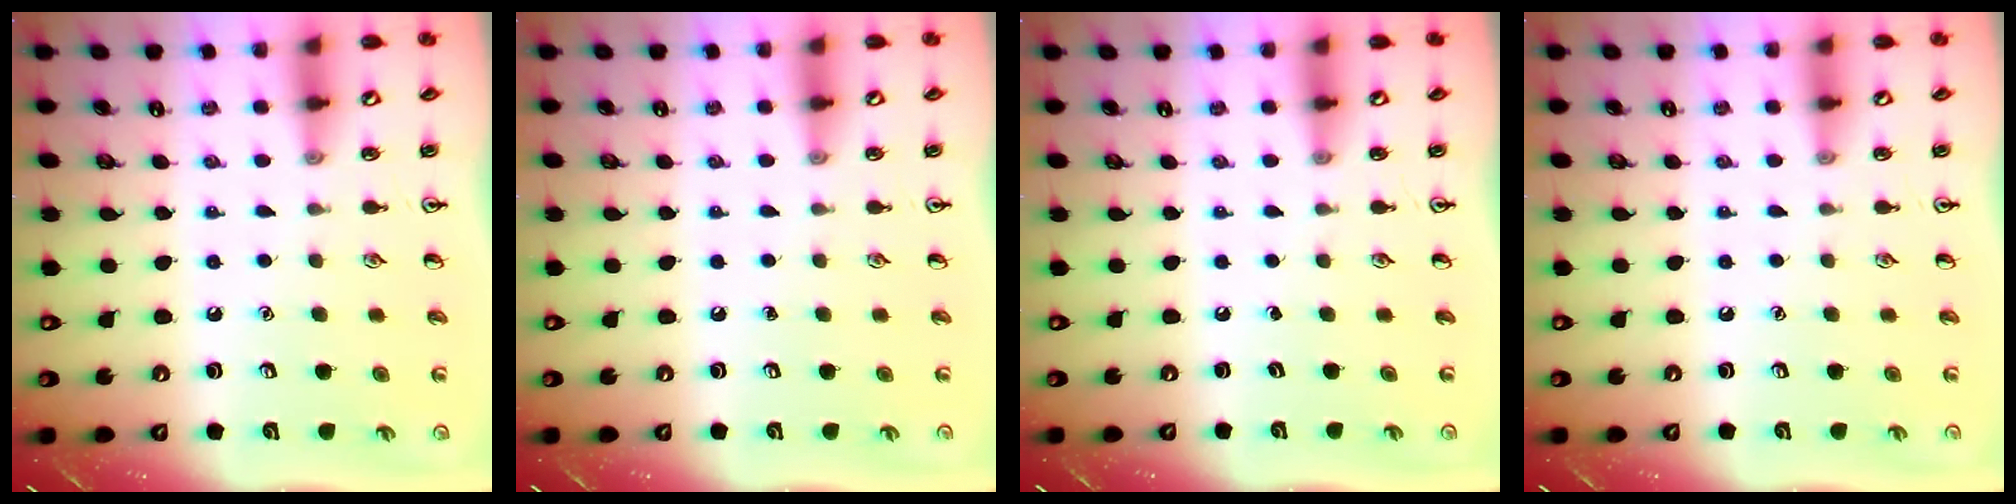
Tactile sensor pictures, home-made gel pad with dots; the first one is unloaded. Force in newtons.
{"total": 0.0}
{"total": 0.0}
{"total": 0.0}